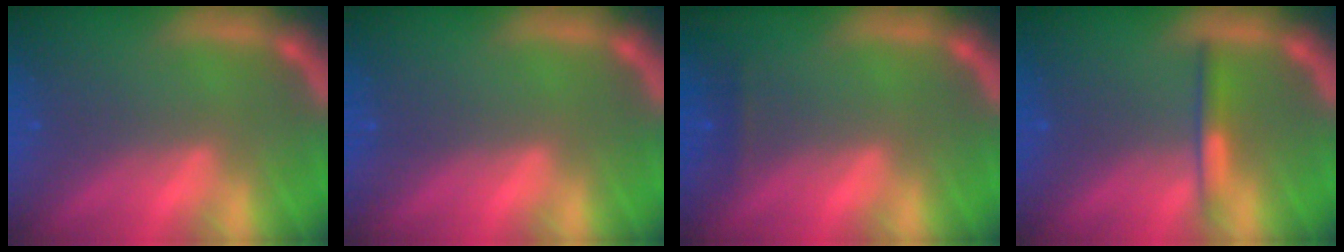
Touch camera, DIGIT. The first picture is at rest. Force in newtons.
{"total": 0.0}
{"total": 0.9}
{"total": 2.0}